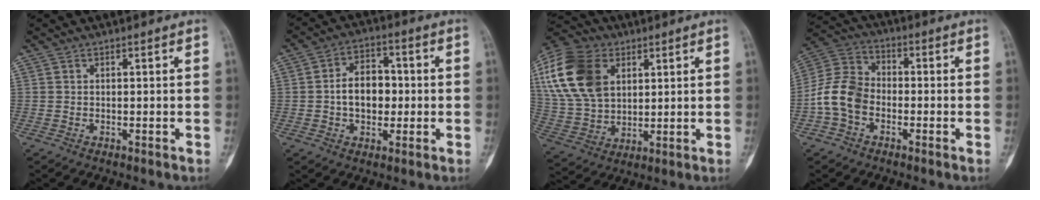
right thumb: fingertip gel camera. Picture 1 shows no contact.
{"total": 9.1, "force": [-0.4, 6.3, 6.5], "torque": [-0.074, 0.021, -0.014]}
{"total": 19.7, "force": [6.6, 13.4, 12.8], "torque": [-0.256, -0.005, 0.125]}
{"total": 10.0, "force": [-2.7, 7.4, 6.2], "torque": [-0.118, 0.033, -0.065]}